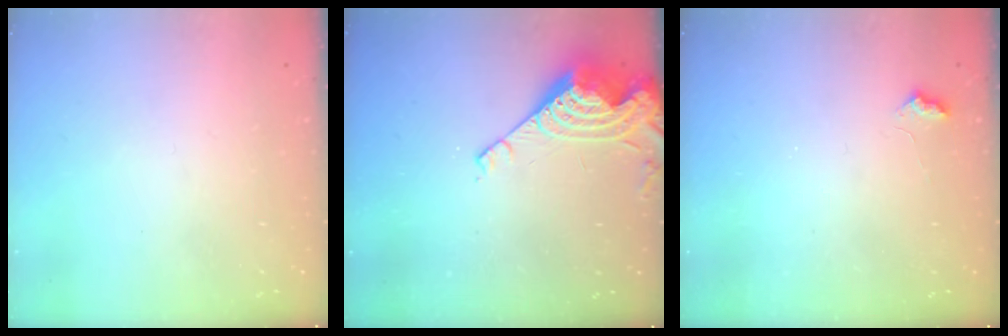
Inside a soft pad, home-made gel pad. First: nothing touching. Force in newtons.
{"total": 8.3, "press": 8.3, "slide": 0.8}
{"total": 2.8, "press": 2.7, "slide": 0.6}